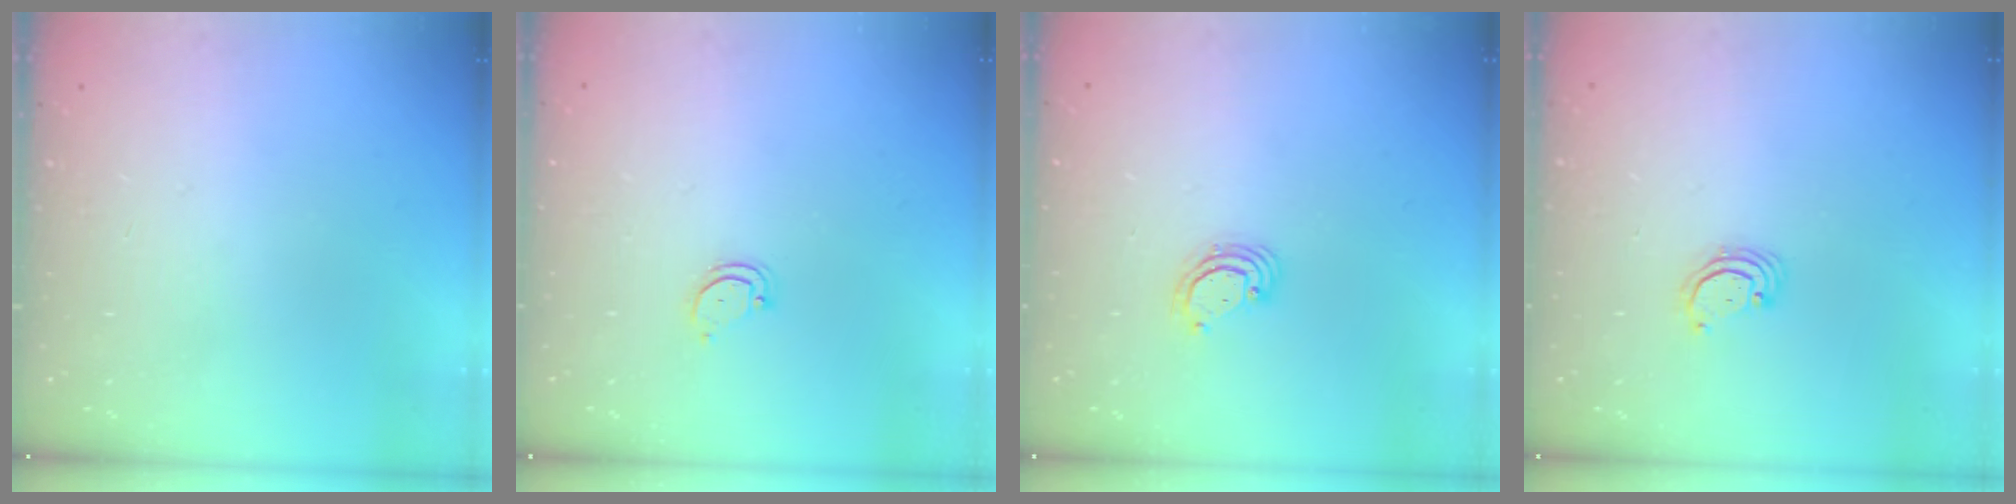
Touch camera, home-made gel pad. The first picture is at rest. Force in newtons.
{"total": 2.8, "press": 2.8, "slide": 0.2}
{"total": 3.5, "press": 3.5, "slide": 0.1}
{"total": 2.3, "press": 2.3, "slide": 0.2}